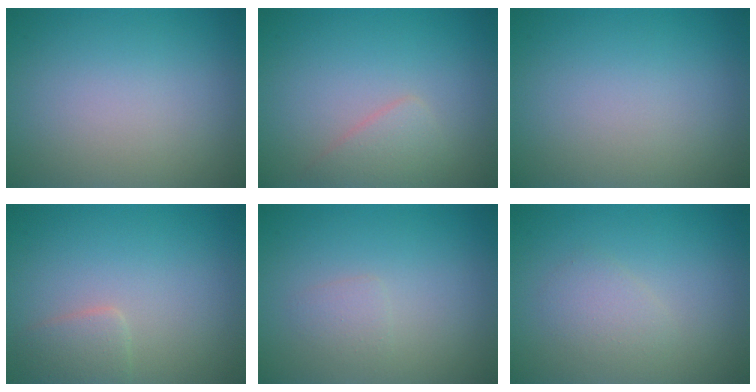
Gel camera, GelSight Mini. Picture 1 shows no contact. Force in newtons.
{"total": 1.8, "press": 1.8, "slide": 0.1}
{"total": 0.0}
{"total": 1.7, "press": 1.7, "slide": 0.1}
{"total": 1.1, "press": 1.1, "slide": 0.0}
{"total": 1.6, "press": 1.6, "slide": 0.1}